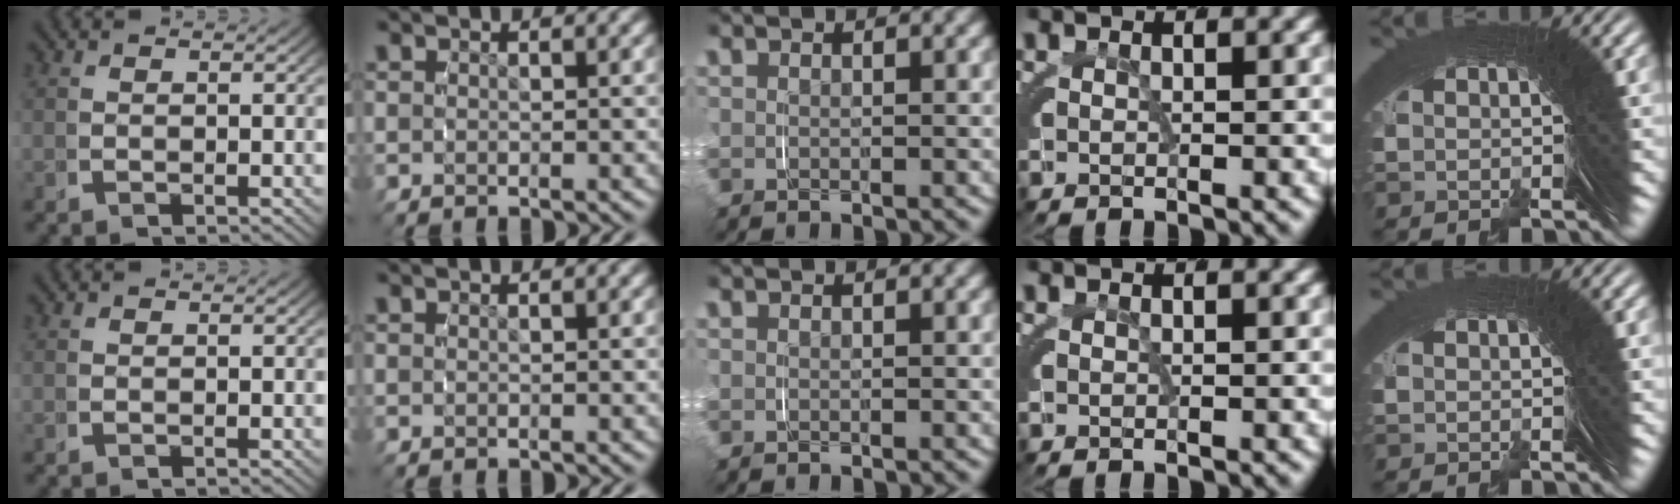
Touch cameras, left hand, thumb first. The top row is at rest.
{}